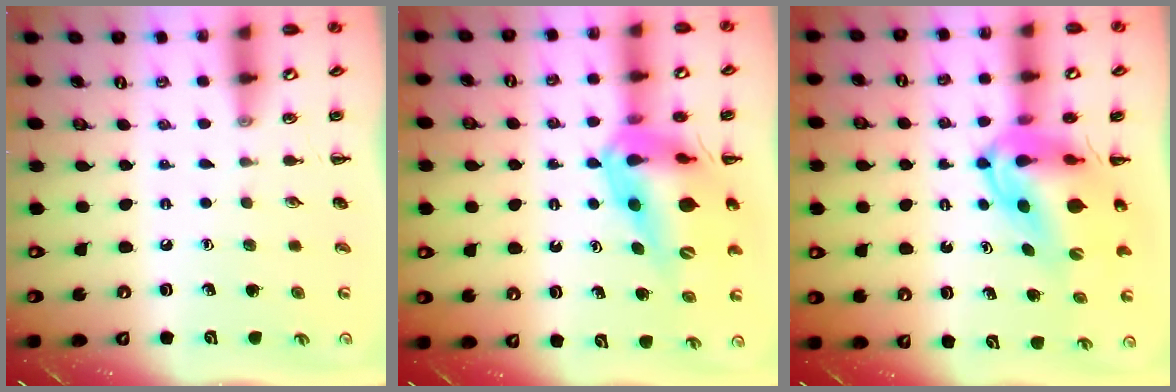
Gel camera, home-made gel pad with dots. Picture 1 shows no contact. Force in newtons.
{"total": 19.9, "press": 19.1, "slide": 5.5}
{"total": 10.6, "press": 10.1, "slide": 3.2}